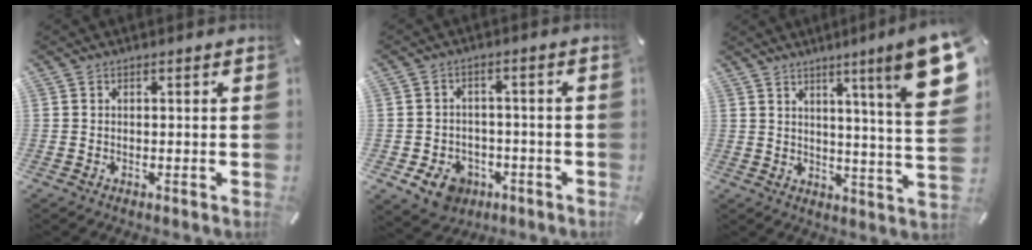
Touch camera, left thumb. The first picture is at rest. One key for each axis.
{"total": 7.8, "fx": -3.9, "fy": 5.9, "fz": 3.2, "tx": -0.065, "ty": 0.022, "tz": -0.073}
{"total": 15.4, "fx": 7.9, "fy": 0.3, "fz": 13.3, "tx": -0.201, "ty": -0.054, "tz": 0.111}